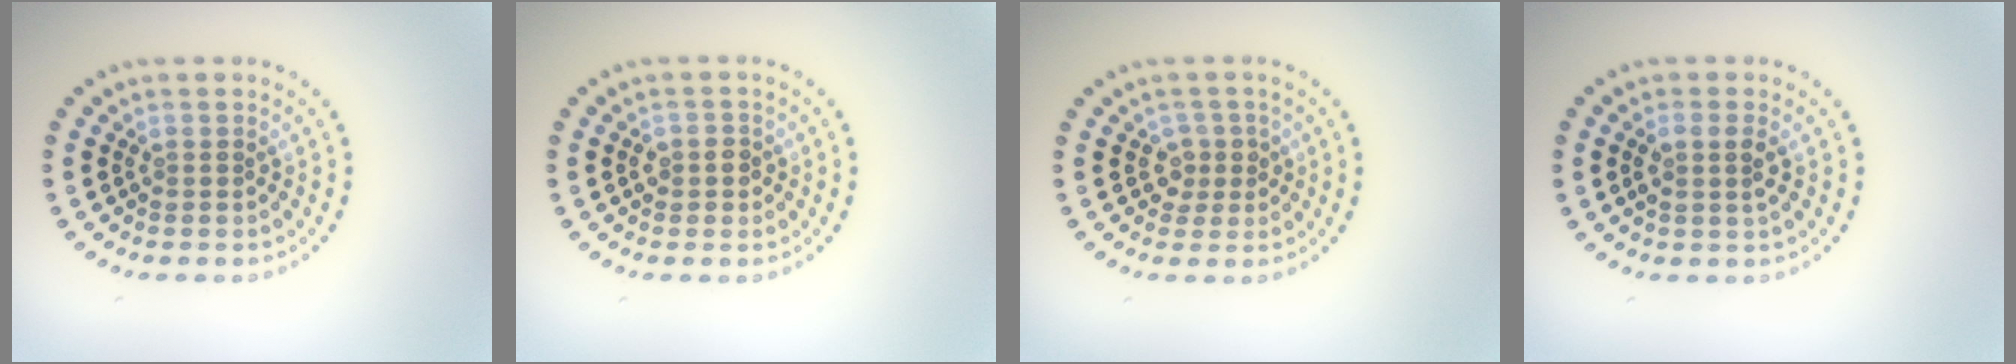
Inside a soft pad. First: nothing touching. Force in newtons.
{"total": 1.5, "press": 1.4, "slide": 0.6}
{"total": 1.6, "press": 1.4, "slide": 0.9}
{"total": 2.0, "press": 1.8, "slide": 0.9}